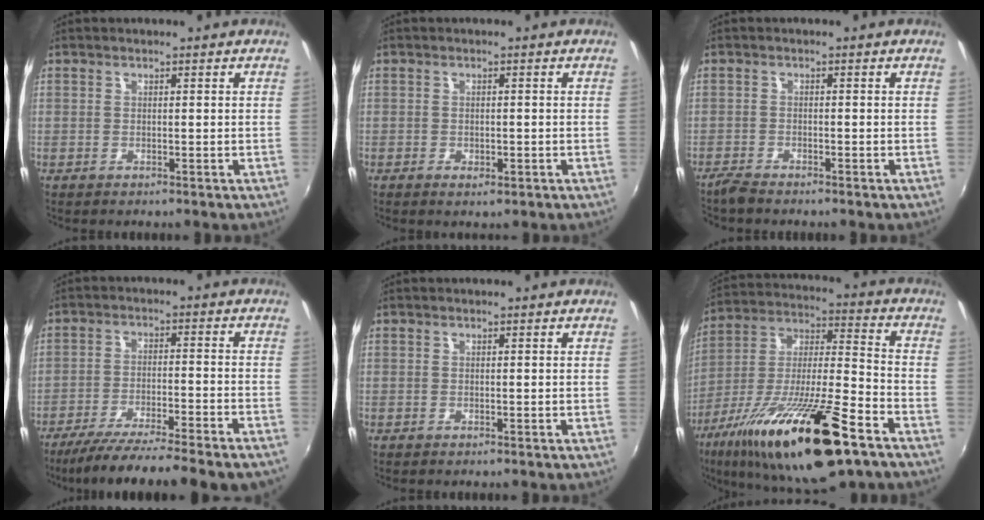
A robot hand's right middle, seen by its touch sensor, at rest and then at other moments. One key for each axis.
{"total": 2.2, "fx": -1.0, "fy": 1.3, "fz": 1.5, "tx": -0.025, "ty": -0.004, "tz": -0.015}
{"total": 2.4, "fx": -2.3, "fy": 0.2, "fz": 0.7, "tx": -0.025, "ty": -0.008, "tz": -0.048}
{"total": 18.0, "fx": -15.6, "fy": 0.1, "fz": 9.0, "tx": -0.160, "ty": -0.043, "tz": -0.234}
{"total": 0.0}
{"total": 26.9, "fx": -15.6, "fy": 5.8, "fz": 21.1, "tx": -0.374, "ty": -0.044, "tz": -0.267}